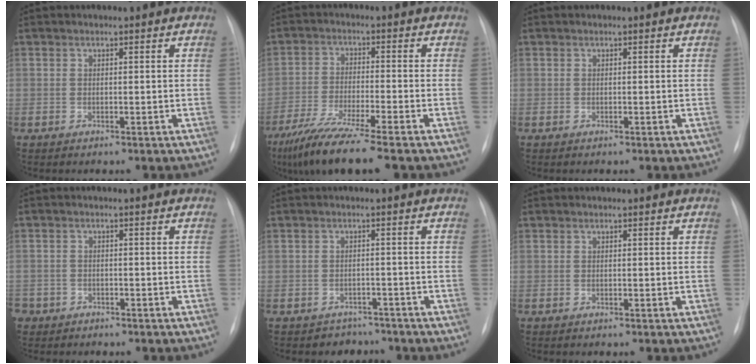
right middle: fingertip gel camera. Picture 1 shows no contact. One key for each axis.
{"total": 12.0, "fx": -9.1, "fy": -0.1, "fz": 7.8, "tx": -0.137, "ty": -0.036, "tz": -0.153}
{"total": 0.0}
{"total": 4.5, "fx": -3.2, "fy": 3.1, "fz": 0.7, "tx": -0.015, "ty": 0.004, "tz": -0.050}
{"total": 3.2, "fx": -2.5, "fy": 1.8, "fz": -0.8, "tx": 0.010, "ty": 0.013, "tz": -0.037}
{"total": 0.0}